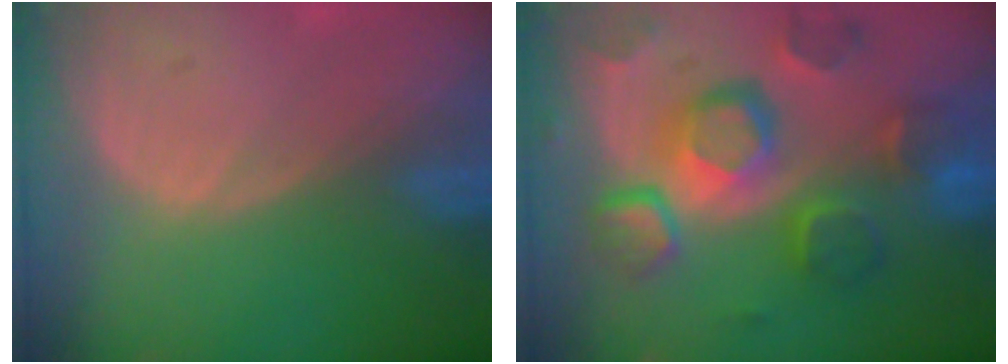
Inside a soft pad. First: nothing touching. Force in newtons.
{"total": 12.4, "press": 10.7, "slide": 6.1}